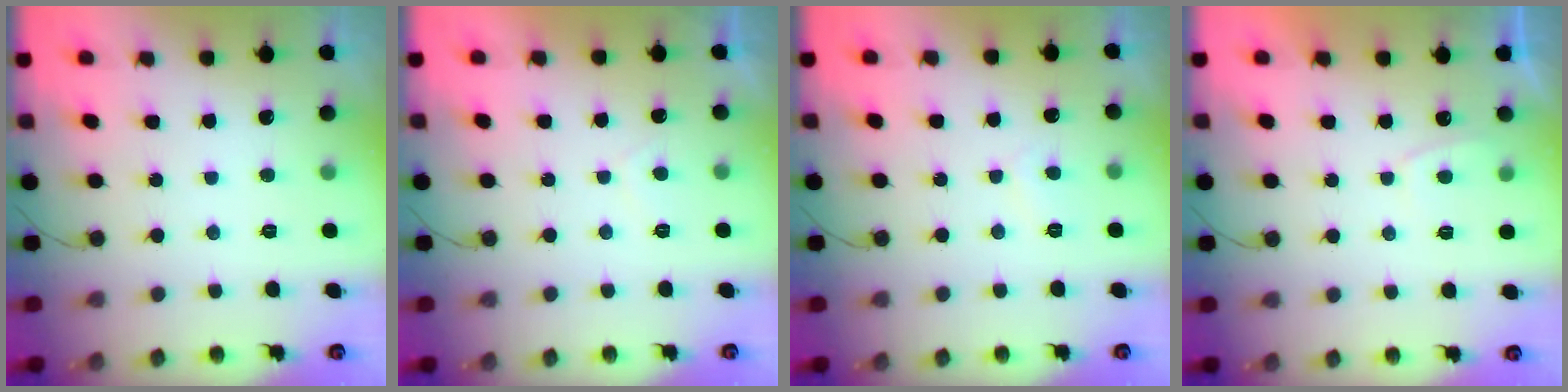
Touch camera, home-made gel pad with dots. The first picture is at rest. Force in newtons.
{"total": 1.6, "press": 1.6, "slide": 0.5}
{"total": 3.6, "press": 3.6, "slide": 0.4}
{"total": 1.3, "press": 1.1, "slide": 0.6}